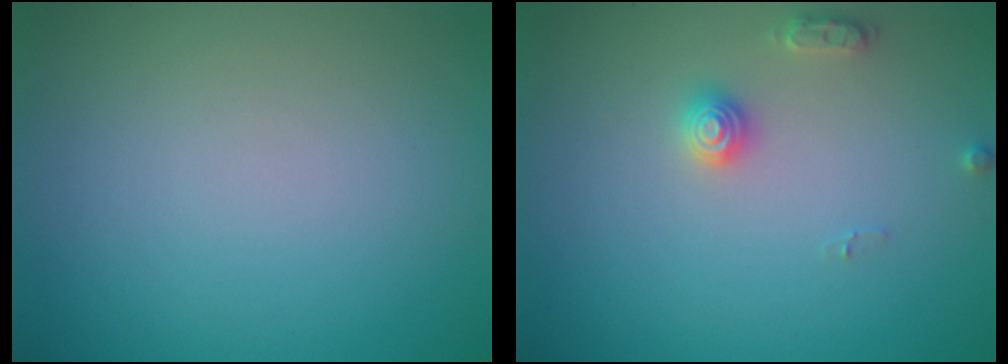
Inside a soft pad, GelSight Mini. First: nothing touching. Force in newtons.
{"total": 2.0, "press": 2.0, "slide": 0.3}